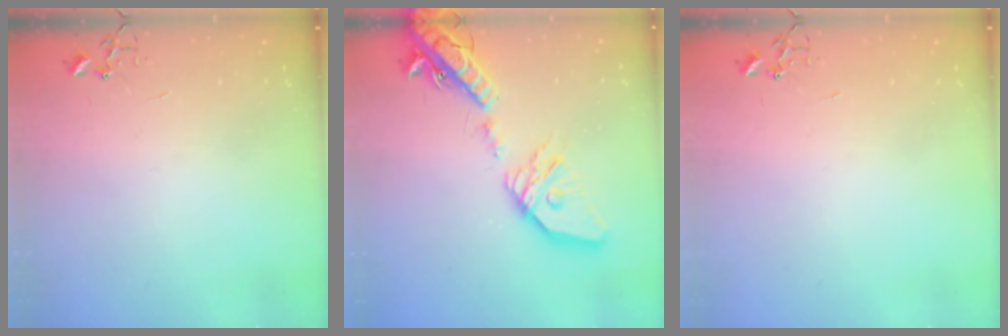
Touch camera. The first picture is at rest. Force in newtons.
{"total": 23.6, "press": 23.3, "slide": 3.8}
{"total": 0.0}